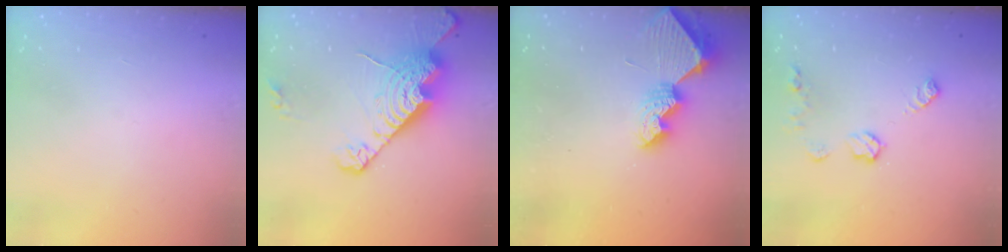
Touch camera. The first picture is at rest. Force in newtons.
{"total": 18.1, "press": 18.0, "slide": 1.5}
{"total": 7.7, "press": 7.7, "slide": 0.7}
{"total": 7.9, "press": 7.9, "slide": 0.3}